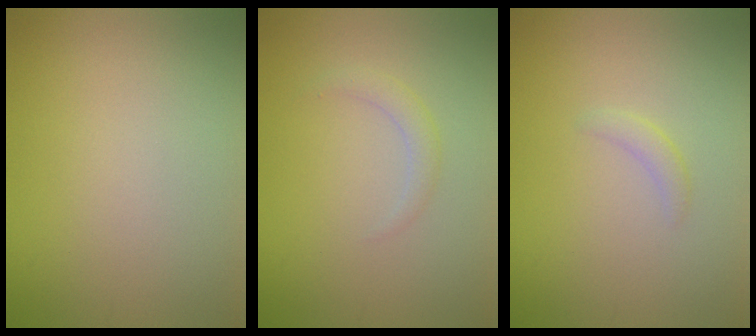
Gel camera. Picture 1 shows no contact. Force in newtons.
{"total": 1.2, "press": 1.2, "slide": 0.1}
{"total": 1.0, "press": 1.0, "slide": 0.0}